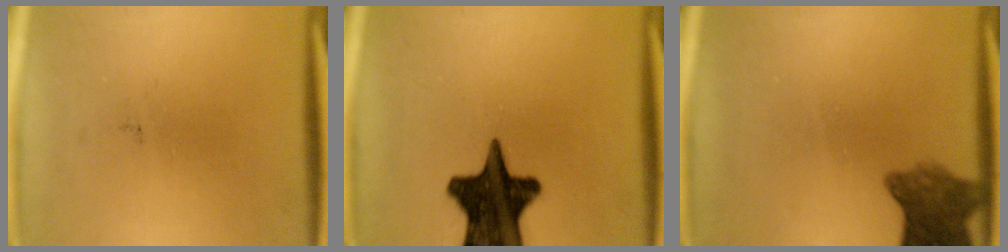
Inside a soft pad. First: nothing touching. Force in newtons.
{"total": 17.1}
{"total": 7.0}